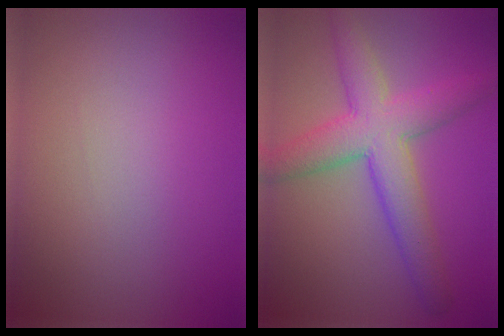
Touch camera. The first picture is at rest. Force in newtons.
{"total": 6.3, "press": 6.3, "slide": 0.2}